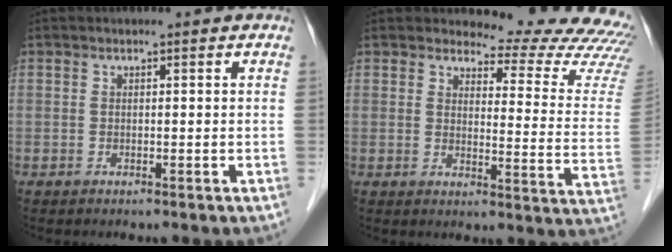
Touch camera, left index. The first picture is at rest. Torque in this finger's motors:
{"motor_torque": [0.85, -1.19, 0.25, 0.01]}